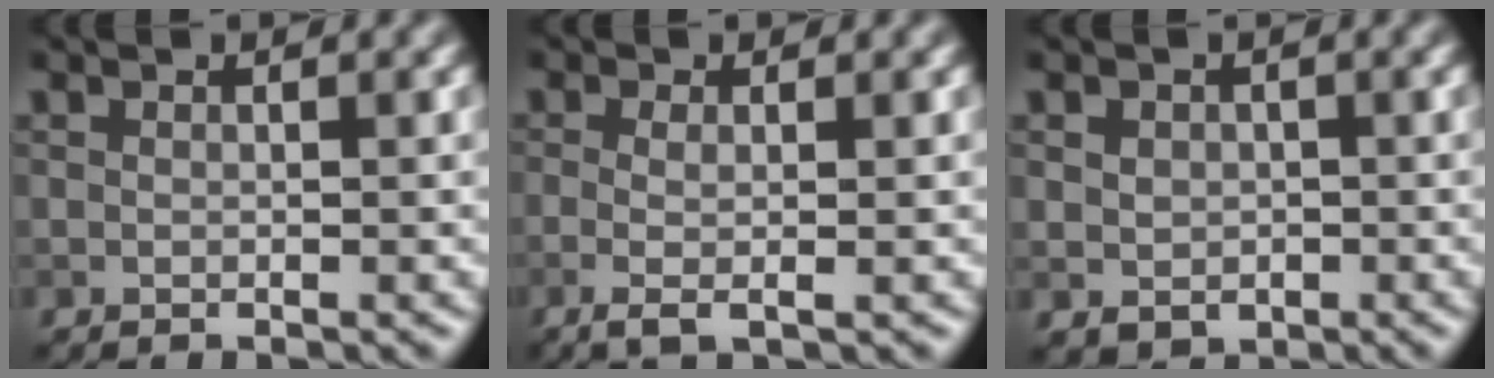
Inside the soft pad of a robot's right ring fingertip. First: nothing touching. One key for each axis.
{"total": 2.7, "fx": -0.4, "fy": 0.9, "fz": 2.5, "tx": -0.039, "ty": -0.005, "tz": -0.010}
{"total": 2.0, "fx": 0.0, "fy": 1.8, "fz": 0.9, "tx": -0.015, "ty": -0.004, "tz": 0.002}